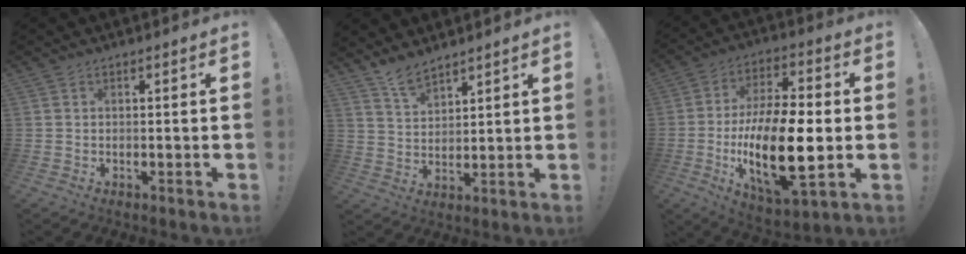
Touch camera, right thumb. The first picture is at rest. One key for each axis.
{"total": 6.1, "fx": 5.6, "fy": 1.4, "fz": 2.0, "tx": -0.049, "ty": -0.037, "tz": 0.106}
{"total": 23.2, "fx": -3.7, "fy": 9.6, "fz": 20.8, "tx": -0.384, "ty": 0.004, "tz": -0.058}